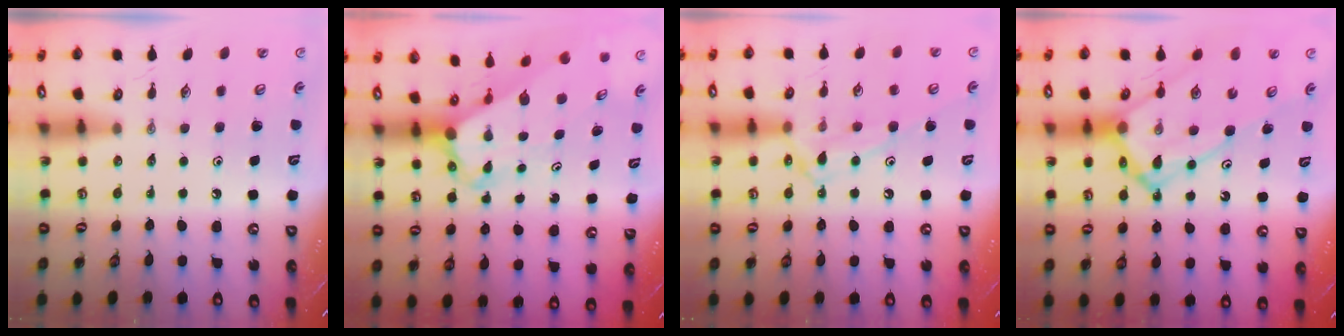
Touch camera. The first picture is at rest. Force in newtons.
{"total": 3.9, "press": 3.9, "slide": 0.3}
{"total": 11.8, "press": 11.8, "slide": 0.9}
{"total": 18.5, "press": 18.3, "slide": 2.1}